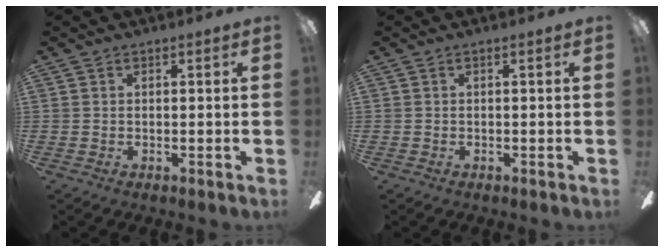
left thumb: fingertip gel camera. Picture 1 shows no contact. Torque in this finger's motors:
{"motor_torque": [0.00, 0.00, 0.10, -0.10, 0.00]}